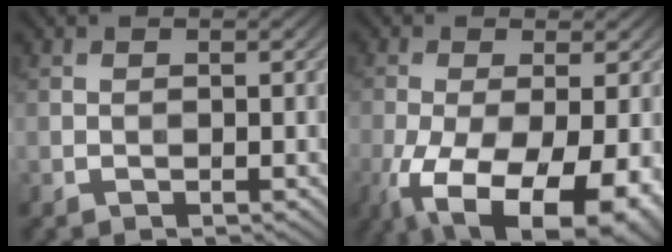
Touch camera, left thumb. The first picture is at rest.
{"total": 15.0, "force": [-6.8, 6.9, 11.5], "torque": [-0.227, -0.058, -0.085]}